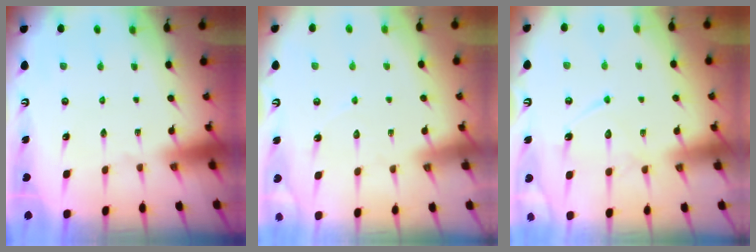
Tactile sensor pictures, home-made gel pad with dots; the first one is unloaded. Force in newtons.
{"total": 4.5, "press": 4.5, "slide": 0.4}
{"total": 10.8, "press": 10.7, "slide": 0.9}